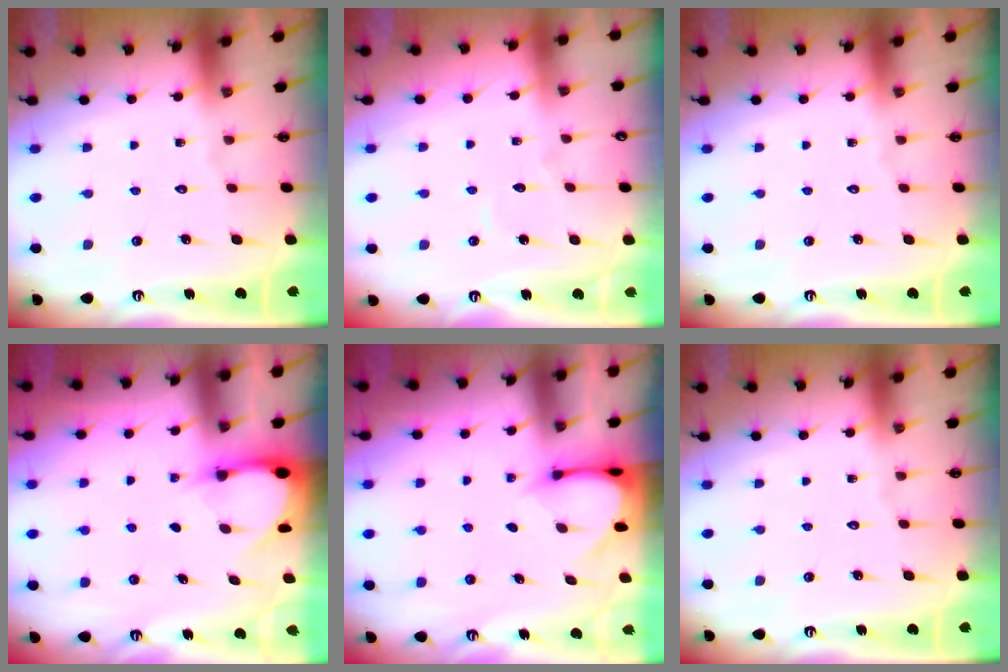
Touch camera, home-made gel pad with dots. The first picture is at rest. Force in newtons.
{"total": 3.4, "press": 3.4, "slide": 0.4}
{"total": 0.0}
{"total": 3.0, "press": 3.0, "slide": 0.3}
{"total": 3.4, "press": 3.4, "slide": 0.3}
{"total": 0.0}